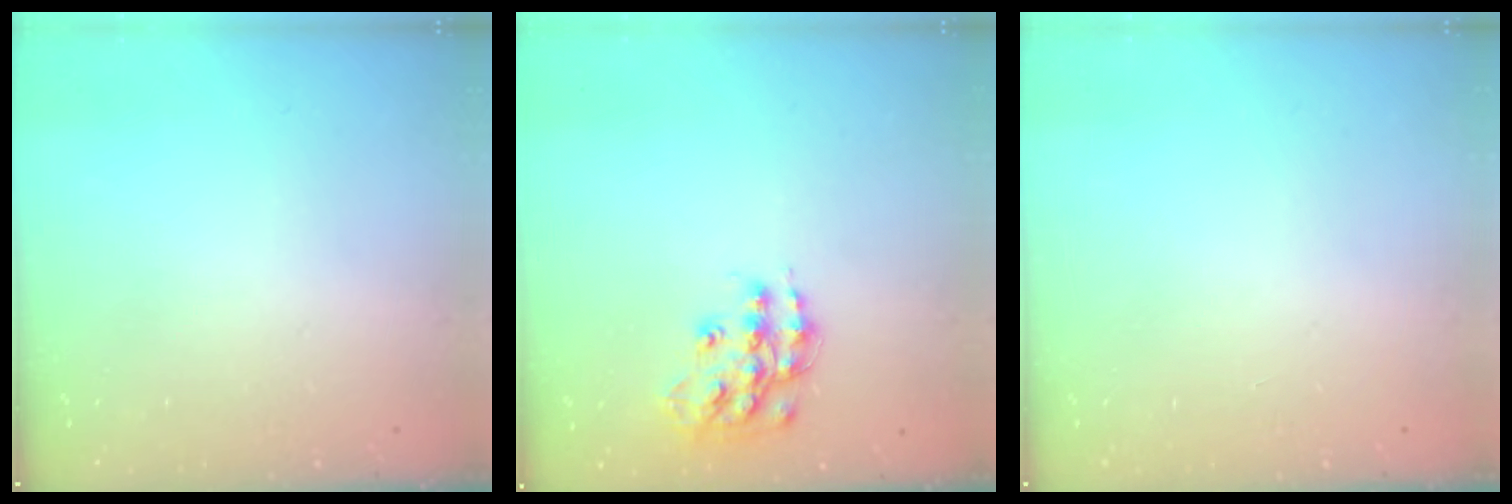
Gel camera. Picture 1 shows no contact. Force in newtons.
{"total": 13.7, "press": 13.7, "slide": 0.9}
{"total": 0.0}